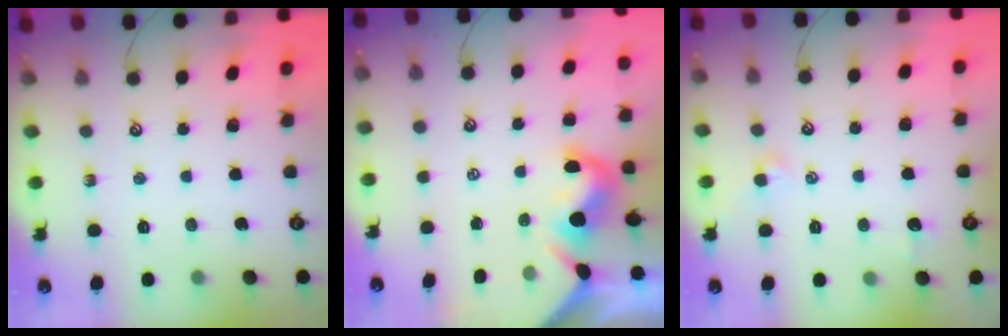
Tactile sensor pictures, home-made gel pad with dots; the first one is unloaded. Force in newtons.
{"total": 1.7, "press": 1.7, "slide": 0.4}
{"total": 1.4, "press": 1.3, "slide": 0.5}